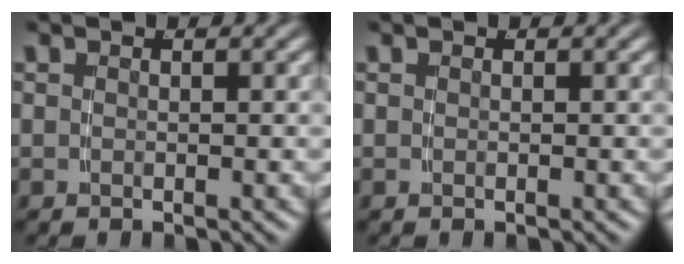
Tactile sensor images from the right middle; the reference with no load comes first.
{"total": 0.0}